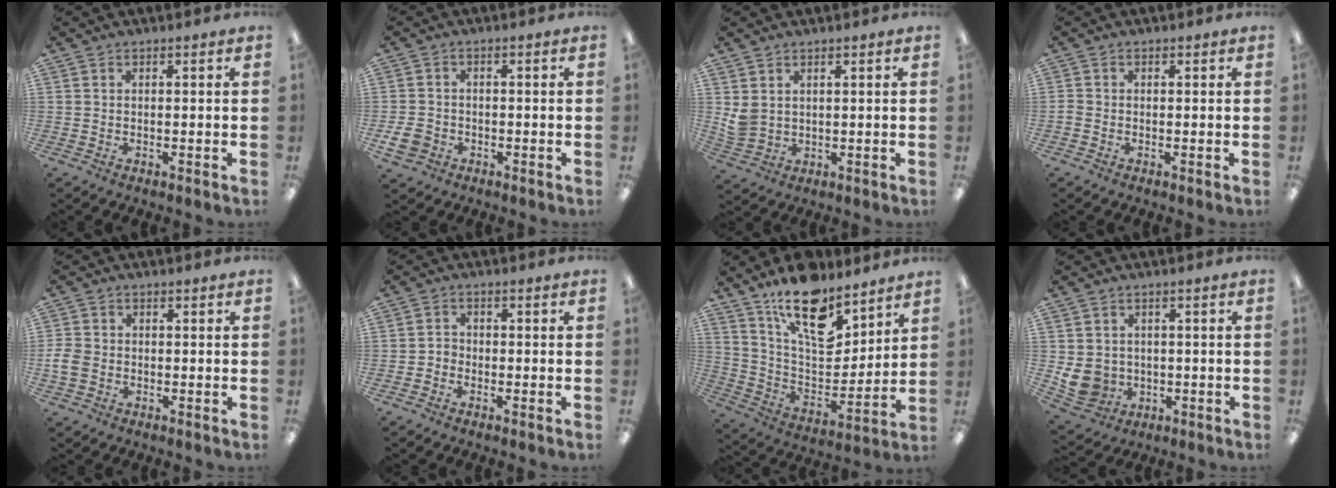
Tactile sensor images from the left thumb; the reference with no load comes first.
{"total": 4.1, "force": [-2.0, 3.1, 1.7], "torque": [-0.039, 0.004, -0.037]}
{"total": 3.9, "force": [2.1, 2.7, 1.8], "torque": [-0.032, -0.010, 0.042]}
{"total": 0.7, "force": [-0.4, 0.5, 0.2], "torque": [-0.002, 0.002, -0.008]}
{"total": 4.9, "force": [-1.5, 4.0, 2.3], "torque": [-0.051, 0.011, -0.027]}
{"total": 2.1, "force": [-1.5, 1.2, 0.7], "torque": [-0.012, 0.008, -0.030]}
{"total": 18.5, "force": [12.8, 8.3, 10.5], "torque": [-0.172, -0.081, 0.224]}
{"total": 6.8, "force": [-0.6, 6.3, 2.4], "torque": [-0.063, -0.001, -0.007]}